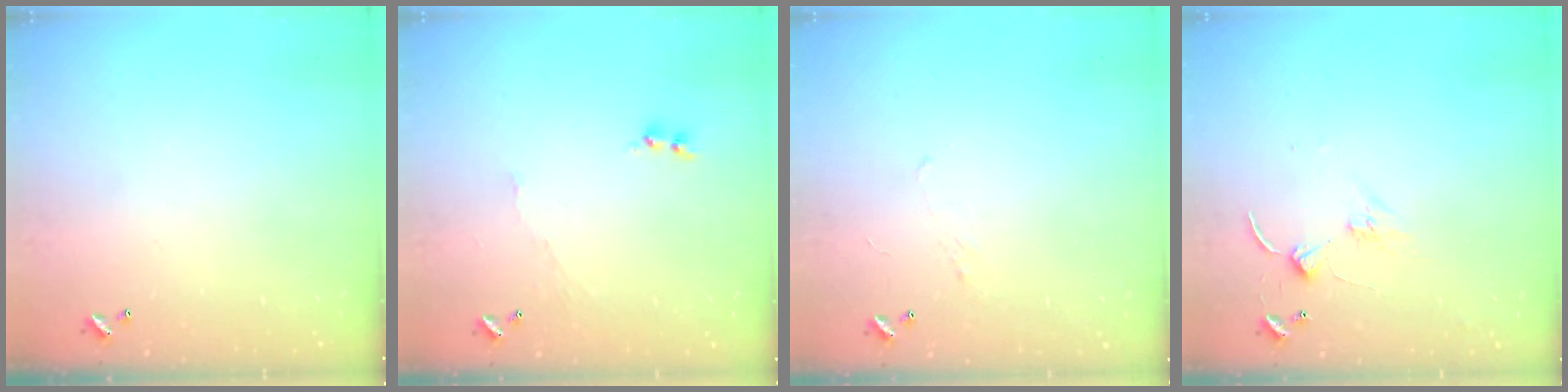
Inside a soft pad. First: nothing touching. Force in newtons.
{"total": 3.8, "press": 3.7, "slide": 0.6}
{"total": 1.0, "press": 0.8, "slide": 0.5}
{"total": 0.6, "press": 0.5, "slide": 0.3}